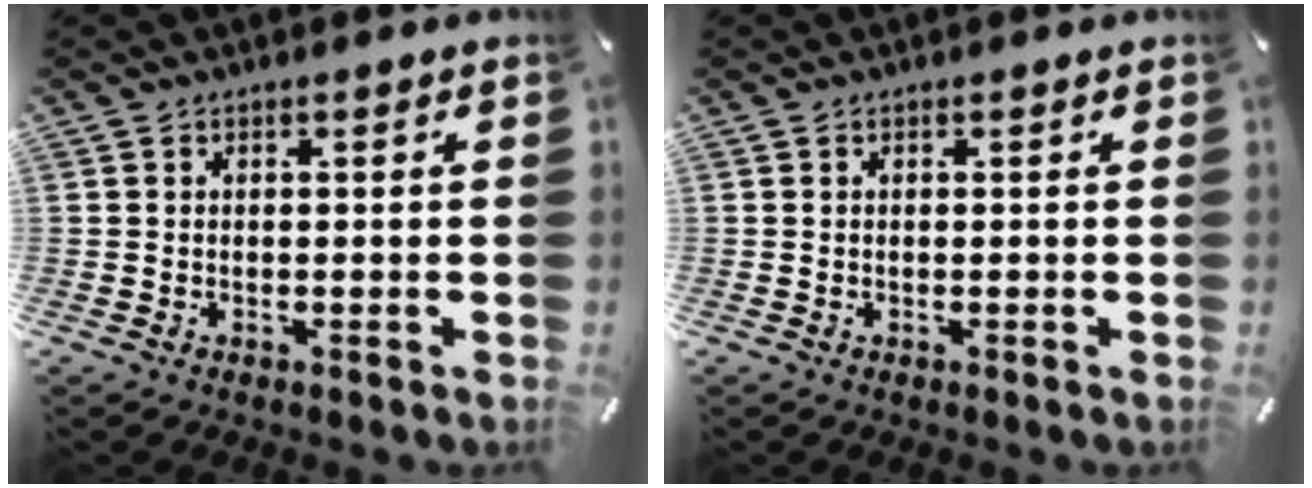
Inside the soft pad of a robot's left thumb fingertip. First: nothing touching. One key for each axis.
{"total": 0.0}